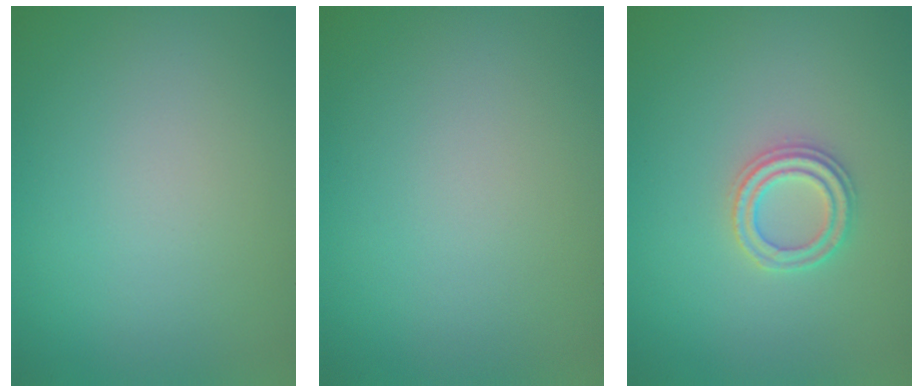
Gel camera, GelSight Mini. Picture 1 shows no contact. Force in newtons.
{"total": 0.0}
{"total": 2.3, "press": 2.3, "slide": 0.3}